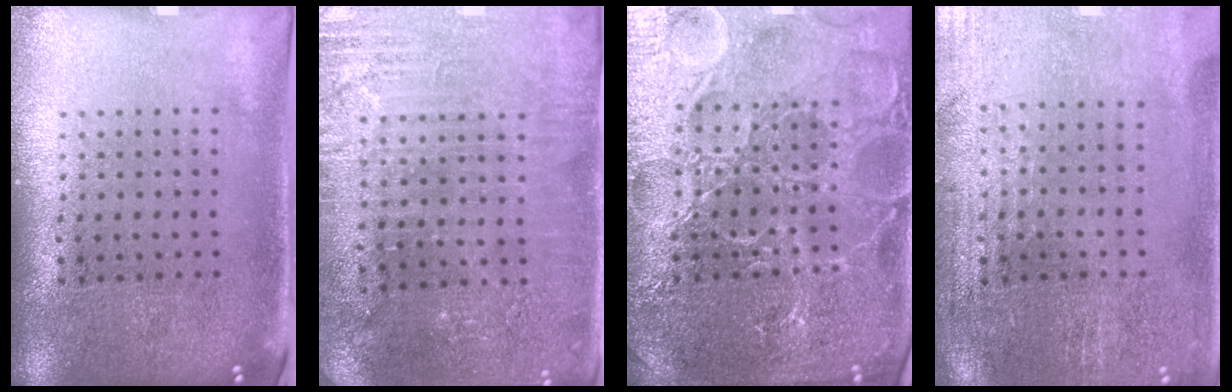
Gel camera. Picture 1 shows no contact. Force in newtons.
{"total": 3.0, "press": 2.9, "slide": 0.5}
{"total": 5.3, "press": 5.3, "slide": 0.6}
{"total": 0.6, "press": 0.5, "slide": 0.3}